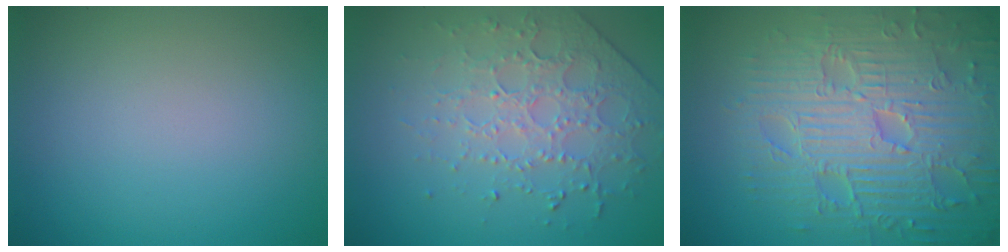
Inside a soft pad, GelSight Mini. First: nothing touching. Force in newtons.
{"total": 4.1, "press": 3.3, "slide": 2.4}
{"total": 9.5, "press": 6.8, "slide": 6.6}